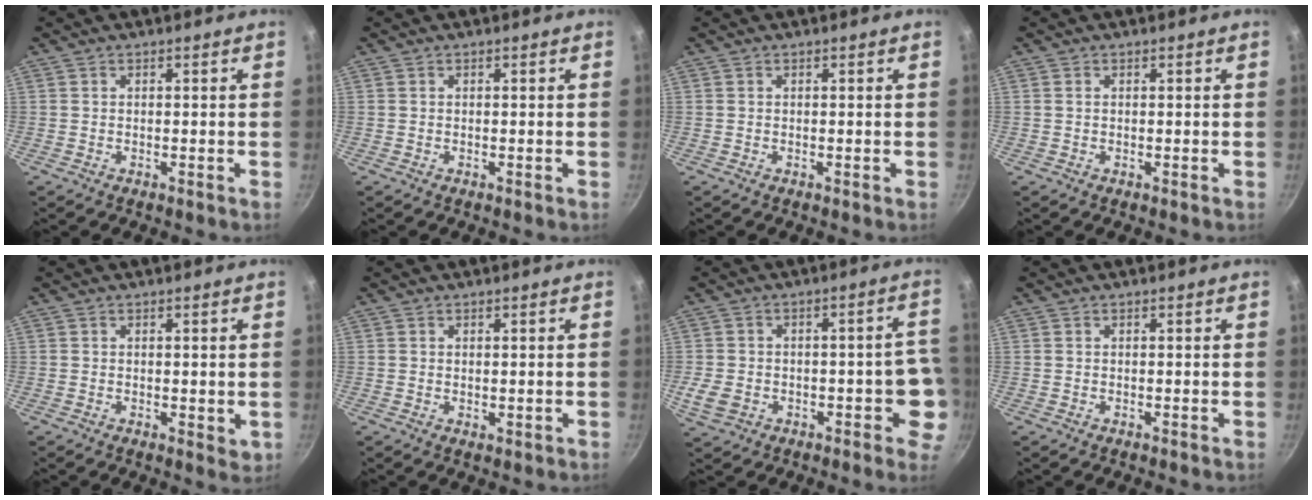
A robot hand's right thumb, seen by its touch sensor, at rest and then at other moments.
{"total": 0.0}
{"total": 0.0}
{"total": 0.6, "force": [0.2, 0.3, 0.4], "torque": [-0.008, 0.001, 0.003]}
{"total": 2.1, "force": [0.2, 1.2, 1.7], "torque": [-0.021, -0.006, 0.004]}
{"total": 0.9, "force": [0.3, 0.5, 0.7], "torque": [-0.007, -0.007, 0.003]}
{"total": 10.2, "force": [-2.3, 6.6, 7.4], "torque": [-0.060, 0.028, -0.031]}
{"total": 0.0}